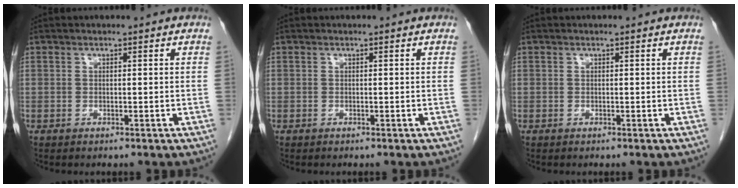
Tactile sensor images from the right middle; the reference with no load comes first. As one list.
[{"total": 0.0}, {"total": 0.0}]